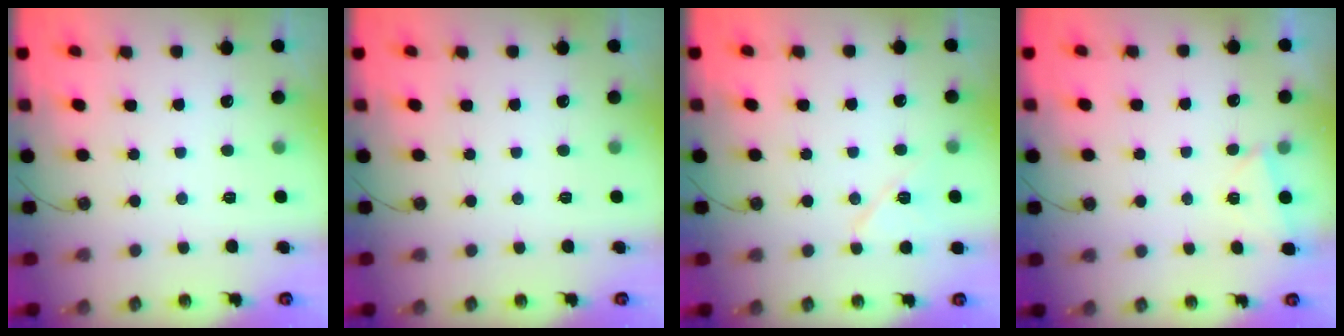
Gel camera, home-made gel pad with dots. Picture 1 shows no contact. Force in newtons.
{"total": 0.0}
{"total": 8.5, "press": 8.4, "slide": 1.7}
{"total": 2.6, "press": 1.5, "slide": 2.1}